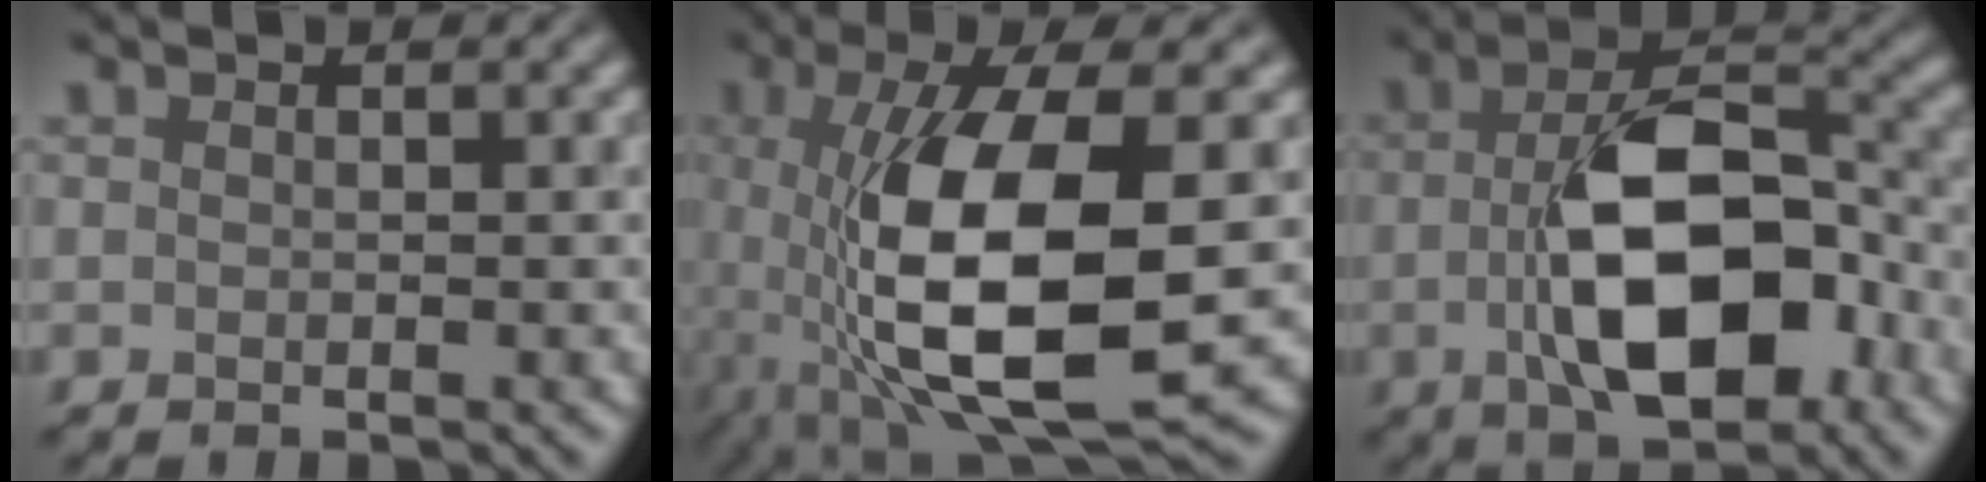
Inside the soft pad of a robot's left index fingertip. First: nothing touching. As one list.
[{"total": 12.3, "force": [-1.4, 4.1, 11.6], "torque": [-0.216, -0.012, -0.021]}, {"total": 11.2, "force": [-2.5, 5.5, 9.4], "torque": [-0.158, 0.002, -0.044]}]